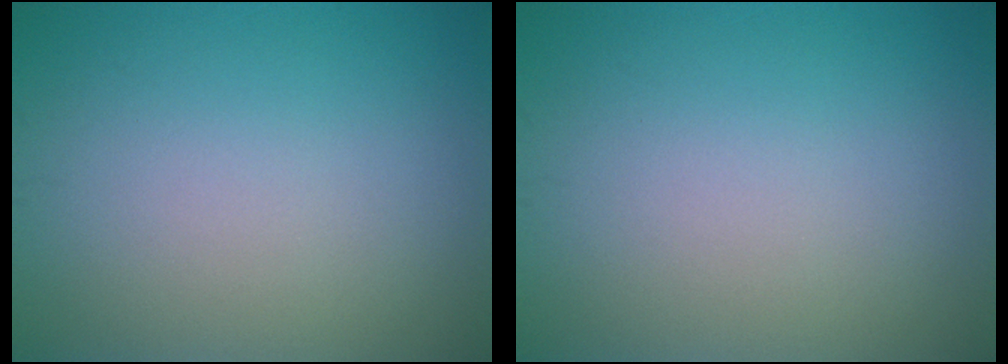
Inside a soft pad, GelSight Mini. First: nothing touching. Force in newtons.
{"total": 0.0}